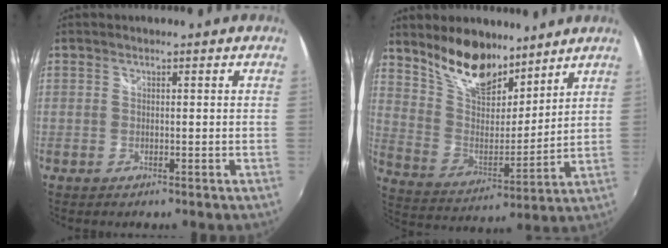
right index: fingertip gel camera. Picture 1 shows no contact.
{"total": 14.7, "force": [11.2, 6.4, 7.0], "torque": [-0.144, 0.010, 0.213]}